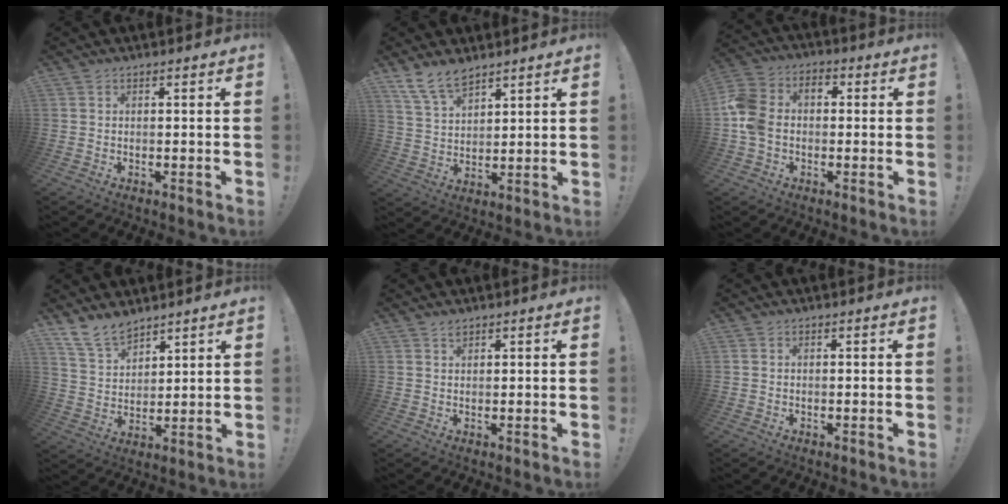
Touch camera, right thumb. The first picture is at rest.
{"total": 9.0, "force": [7.2, 3.9, 3.8], "torque": [-0.071, -0.039, 0.140]}
{"total": 10.5, "force": [-2.2, 8.2, 6.2], "torque": [-0.126, 0.027, -0.039]}
{"total": 10.3, "force": [8.6, 4.8, 3.2], "torque": [-0.061, -0.057, 0.169]}
{"total": 1.6, "force": [1.5, 0.7, 0.4], "torque": [0.008, -0.008, 0.024]}
{"total": 0.5, "force": [0.1, 0.5, 0.2], "torque": [-0.005, 0.003, 0.003]}